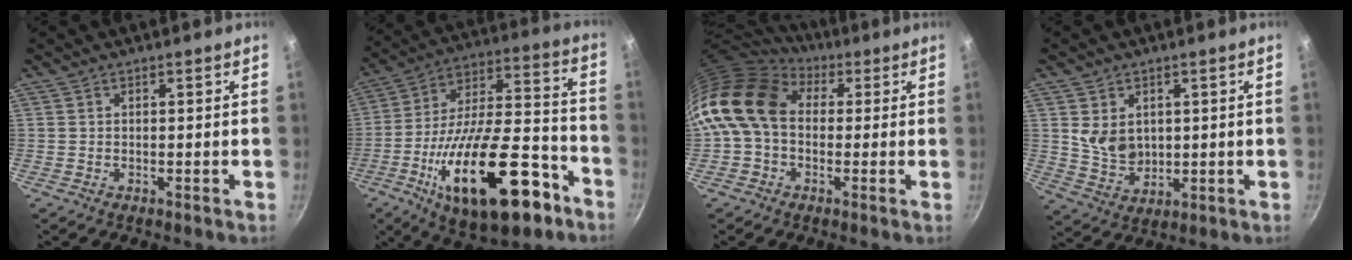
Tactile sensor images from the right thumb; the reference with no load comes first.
{"total": 29.3, "force": [-13.4, 12.5, 22.9], "torque": [-0.340, 0.066, -0.202]}
{"total": 14.6, "force": [2.1, 10.9, 9.6], "torque": [-0.162, 0.021, 0.015]}
{"total": 7.3, "force": [1.6, 5.6, 4.4], "torque": [-0.063, -0.018, 0.045]}